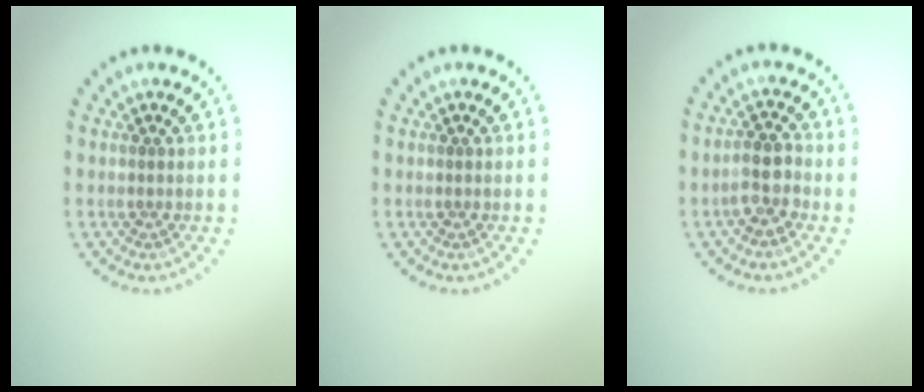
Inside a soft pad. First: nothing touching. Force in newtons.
{"total": 0.0}
{"total": 2.6, "press": 2.4, "slide": 1.1}